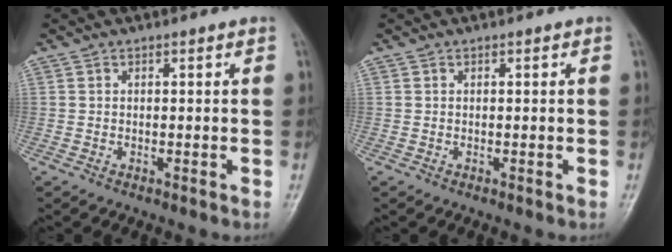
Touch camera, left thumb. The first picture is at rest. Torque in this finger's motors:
{"motor_torque": [0.03, -0.01, -0.09, -0.14, 0.00]}